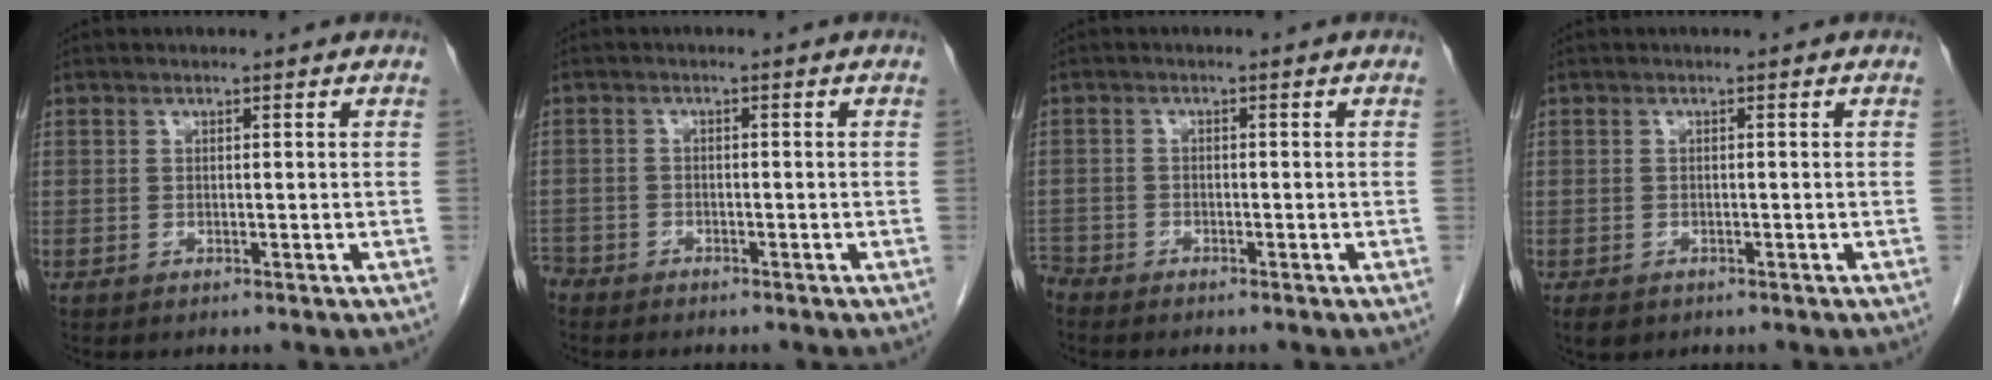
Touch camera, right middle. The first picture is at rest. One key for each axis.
{"total": 3.7, "fx": -3.3, "fy": 1.5, "fz": 0.6, "tx": -0.009, "ty": -0.002, "tz": -0.058}
{"total": 2.8, "fx": -2.7, "fy": 0.7, "fz": 0.2, "tx": -0.002, "ty": -0.006, "tz": -0.050}
{"total": 2.8, "fx": -2.0, "fy": 1.6, "fz": 1.2, "tx": -0.022, "ty": -0.004, "tz": -0.024}